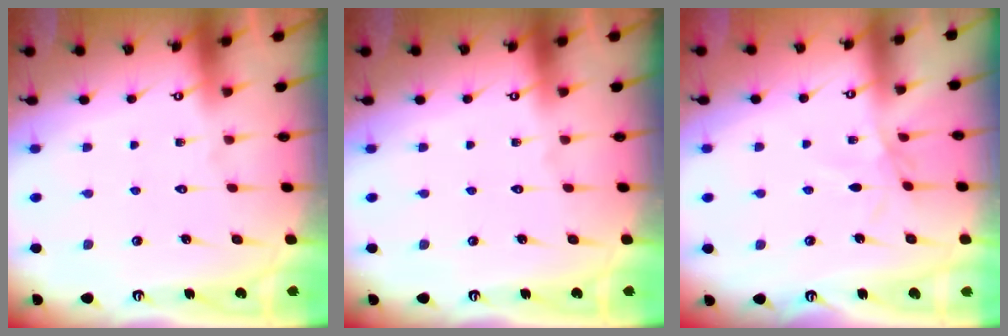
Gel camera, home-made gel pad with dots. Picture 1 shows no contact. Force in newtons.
{"total": 0.0}
{"total": 2.2, "press": 2.1, "slide": 0.5}